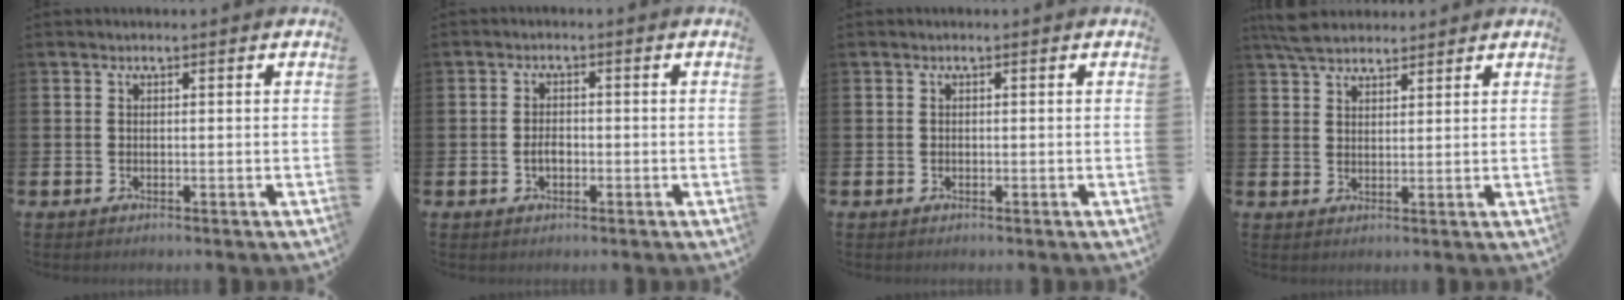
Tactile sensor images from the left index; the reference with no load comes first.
{"total": 2.1, "force": [-0.5, 1.3, 1.5], "torque": [-0.020, 0.001, -0.013]}
{"total": 0.0}
{"total": 4.3, "force": [4.0, 1.2, 1.0], "torque": [-0.027, -0.008, 0.076]}